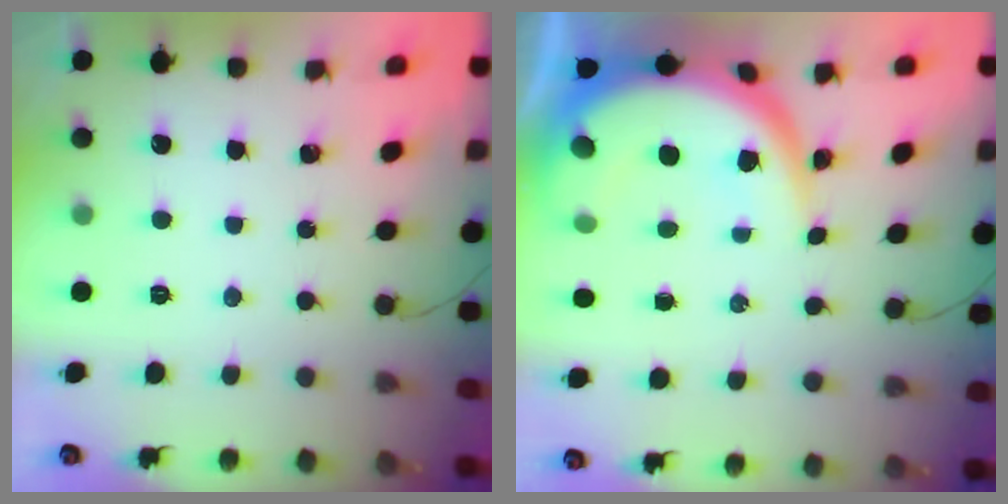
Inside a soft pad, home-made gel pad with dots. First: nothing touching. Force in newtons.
{"total": 11.6, "press": 11.5, "slide": 1.0}